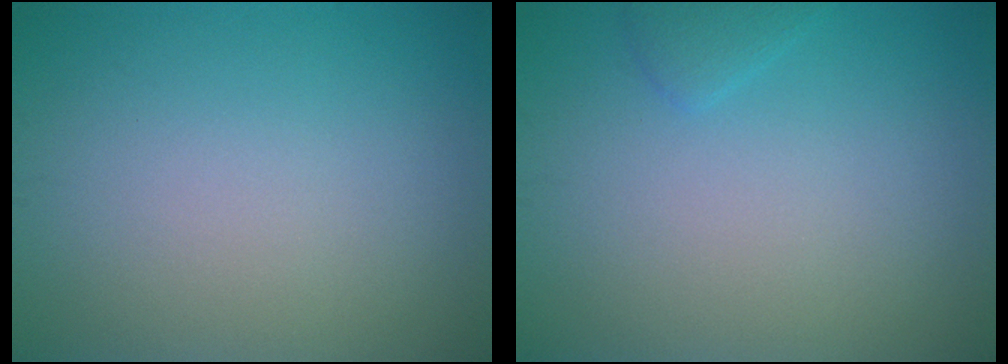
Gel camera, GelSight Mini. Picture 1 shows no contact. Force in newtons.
{"total": 1.0, "press": 1.0, "slide": 0.1}